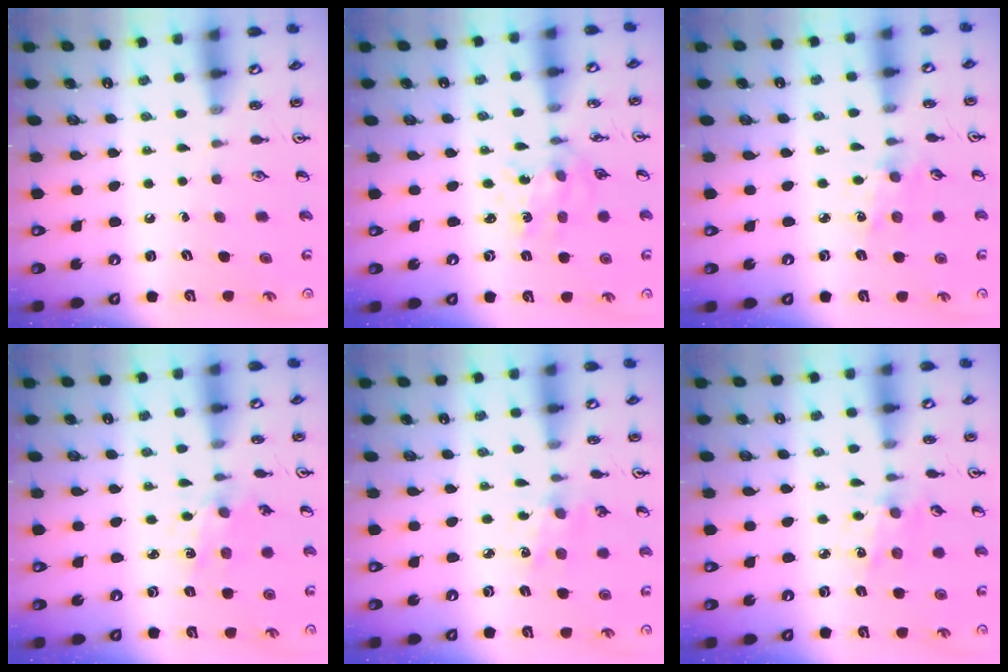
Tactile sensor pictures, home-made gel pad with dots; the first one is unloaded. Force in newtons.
{"total": 1.9, "press": 1.8, "slide": 0.8}
{"total": 3.1, "press": 3.0, "slide": 0.5}
{"total": 2.0, "press": 2.0, "slide": 0.3}
{"total": 2.6, "press": 2.5, "slide": 0.5}
{"total": 2.5, "press": 2.5, "slide": 0.4}